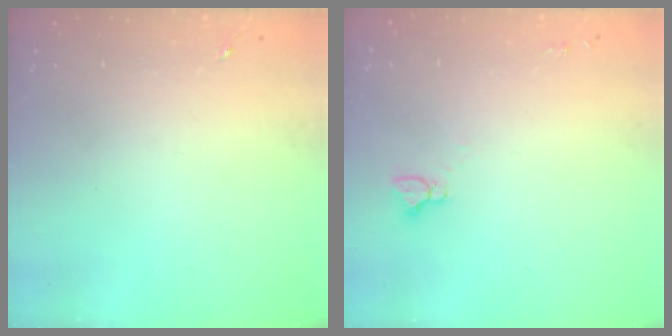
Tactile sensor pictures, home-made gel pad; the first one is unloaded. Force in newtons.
{"total": 2.9, "press": 2.9, "slide": 0.2}